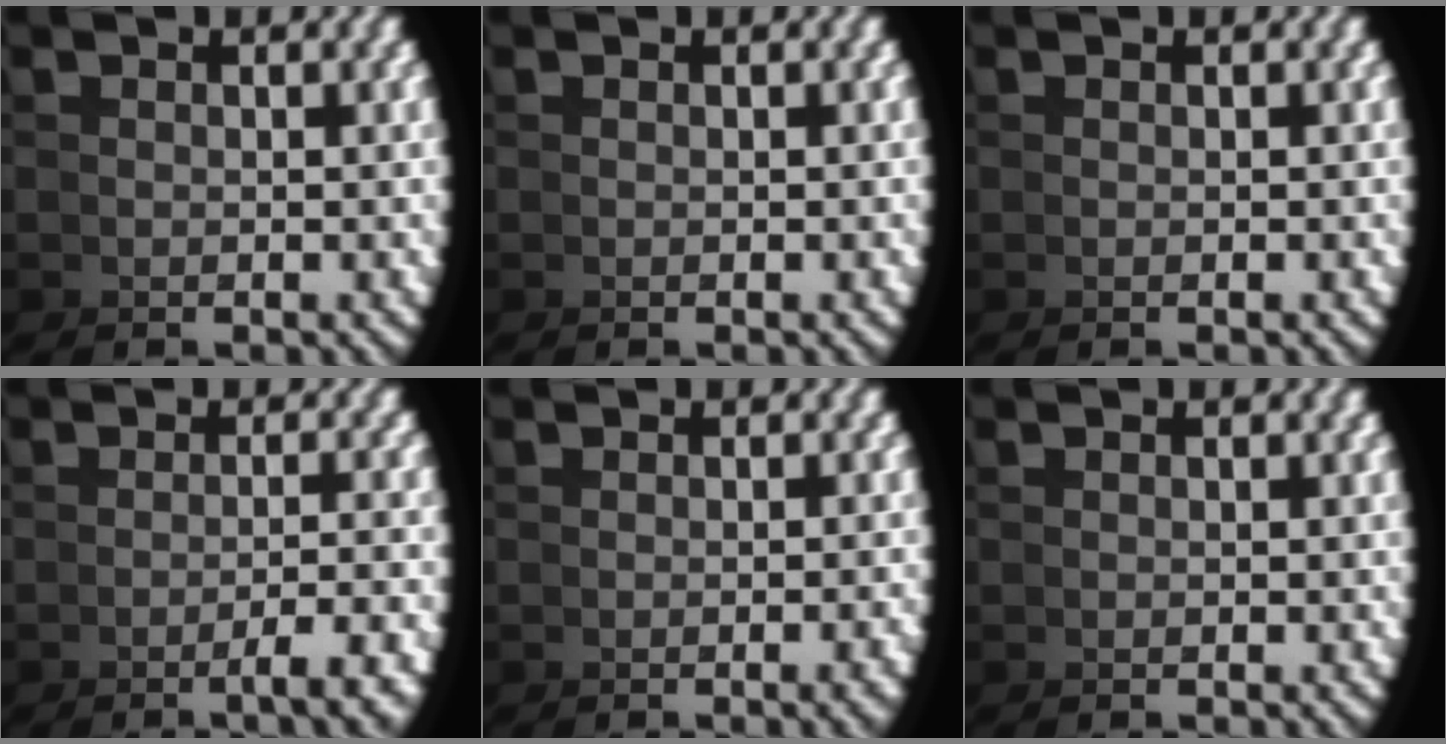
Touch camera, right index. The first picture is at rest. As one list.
[{"total": 0.0}, {"total": 0.0}, {"total": 3.2, "force": [-1.6, 0.5, 2.7], "torque": [-0.019, 0.012, -0.034]}, {"total": 1.2, "force": [-0.5, 0.4, 1.1], "torque": [-0.009, 0.010, -0.012]}, {"total": 0.0}]